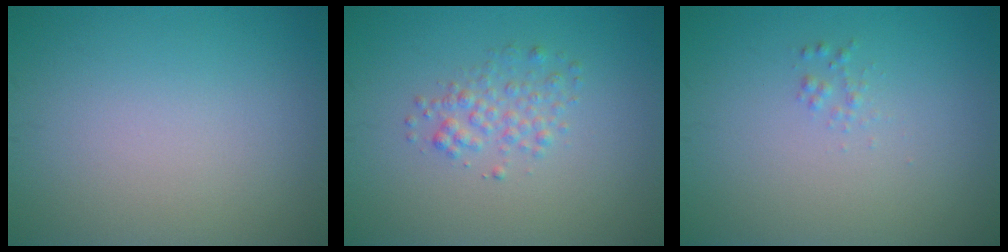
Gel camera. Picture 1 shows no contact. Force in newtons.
{"total": 2.0, "press": 2.0, "slide": 0.1}
{"total": 0.7, "press": 0.7, "slide": 0.0}